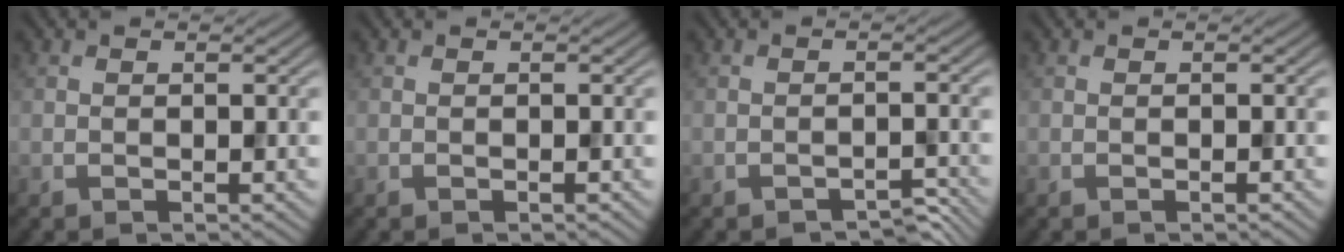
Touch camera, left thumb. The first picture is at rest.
{"total": 0.0}
{"total": 1.9, "force": [-1.7, 0.4, 0.6], "torque": [-0.006, 0.002, -0.027]}
{"total": 0.0}